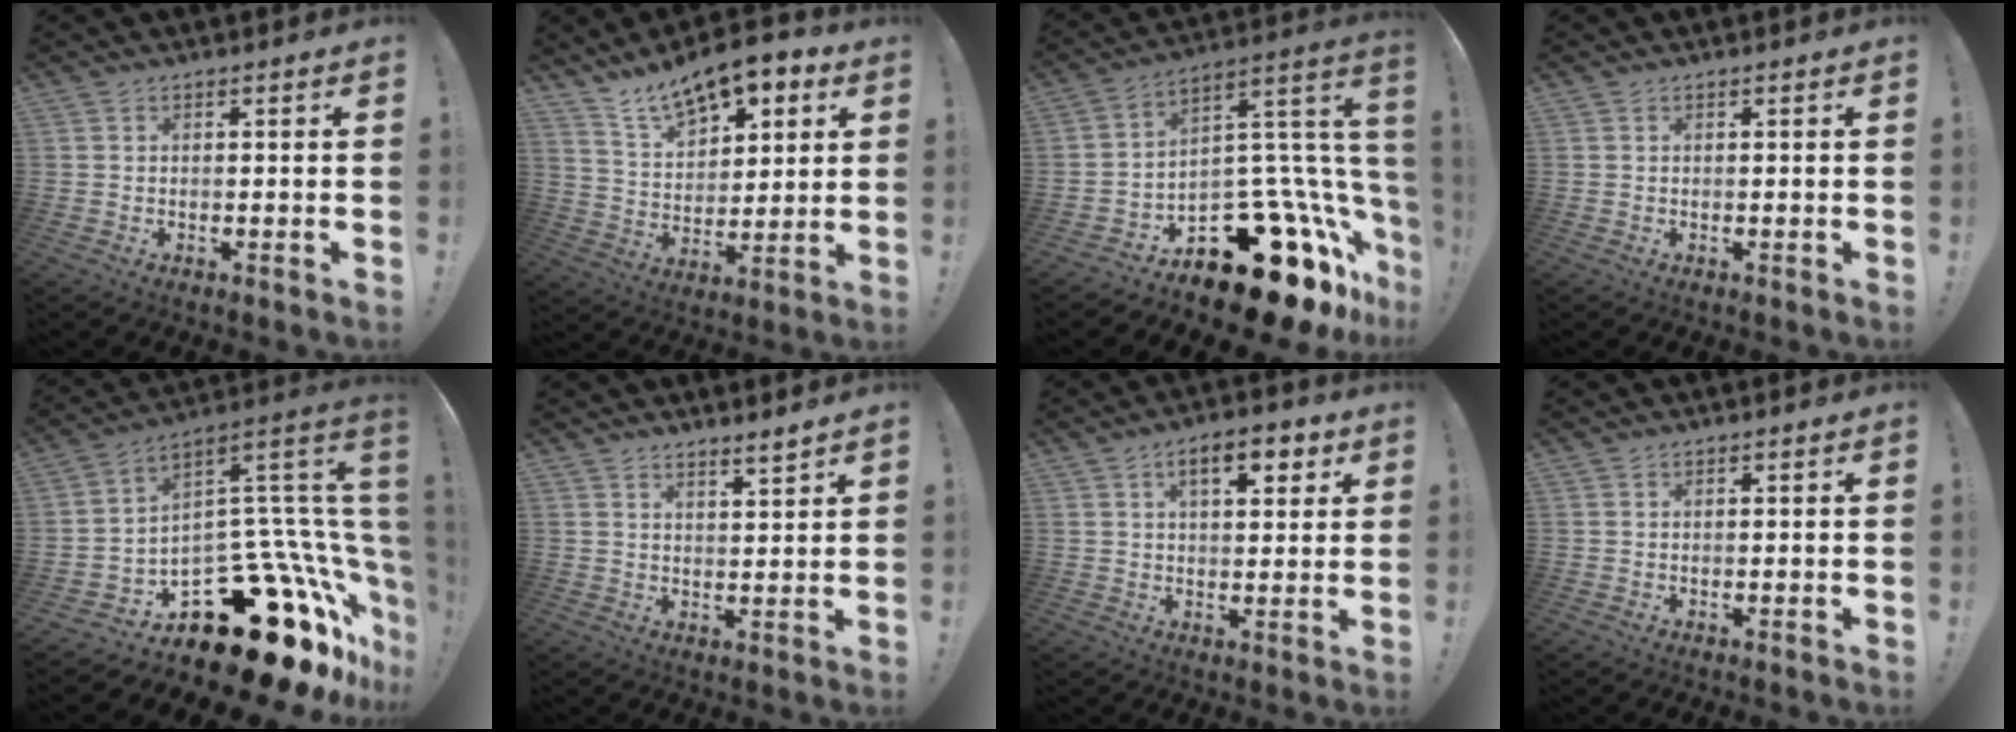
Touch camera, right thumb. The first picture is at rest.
{"total": 13.6, "force": [10.8, 5.7, 6.1], "torque": [-0.106, -0.076, 0.194]}
{"total": 23.4, "force": [-14.2, 10.9, 15.1], "torque": [-0.140, 0.053, -0.219]}
{"total": 0.0}
{"total": 23.1, "force": [-13.2, 10.3, 15.9], "torque": [-0.172, 0.025, -0.186]}
{"total": 4.1, "force": [3.8, 0.1, 1.6], "torque": [-0.015, -0.034, 0.063]}
{"total": 8.6, "force": [4.0, 3.6, 6.7], "torque": [-0.087, -0.009, 0.063]}
{"total": 0.0}